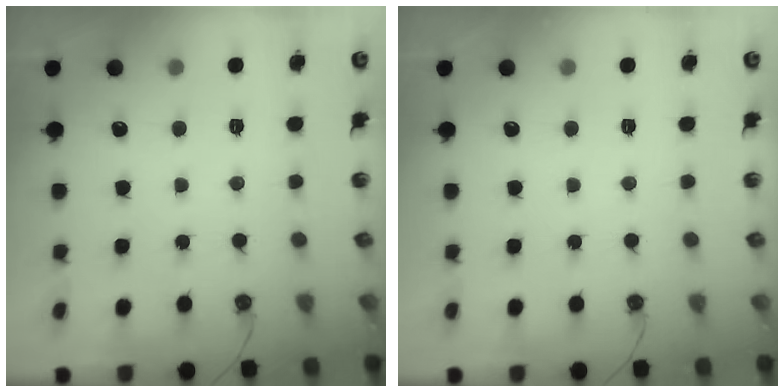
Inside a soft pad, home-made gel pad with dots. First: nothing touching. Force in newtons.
{"total": 0.0}